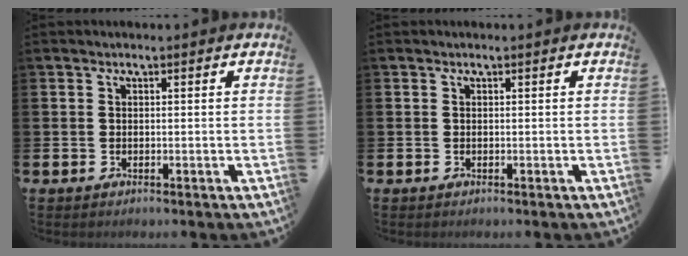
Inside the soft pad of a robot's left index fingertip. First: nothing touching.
{"total": 0.0}